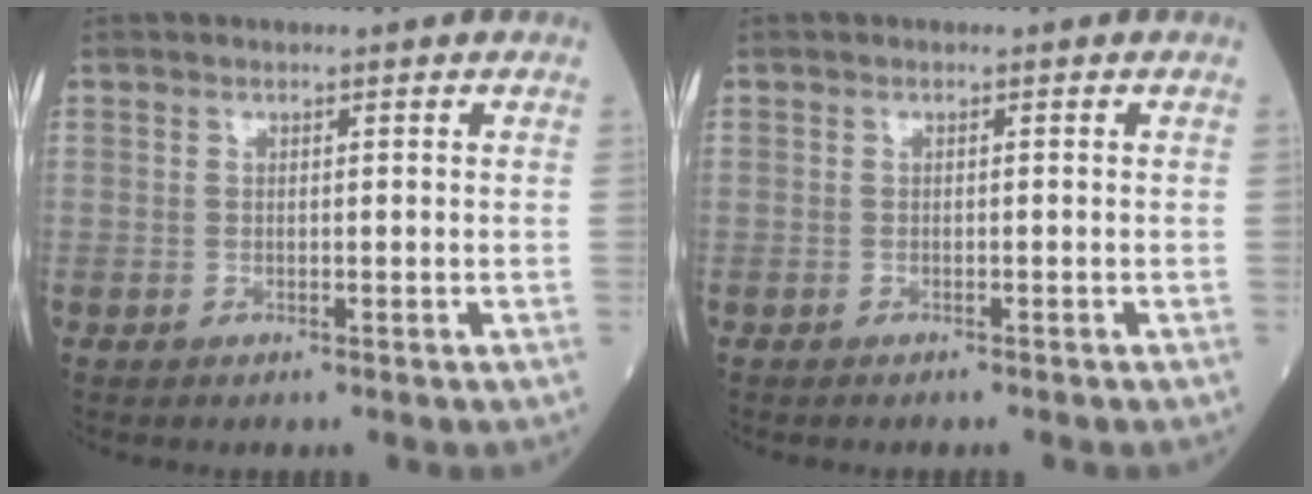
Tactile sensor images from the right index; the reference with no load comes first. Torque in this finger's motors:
{"motor_torque": [0.10, -0.01, -0.03, 0.00]}